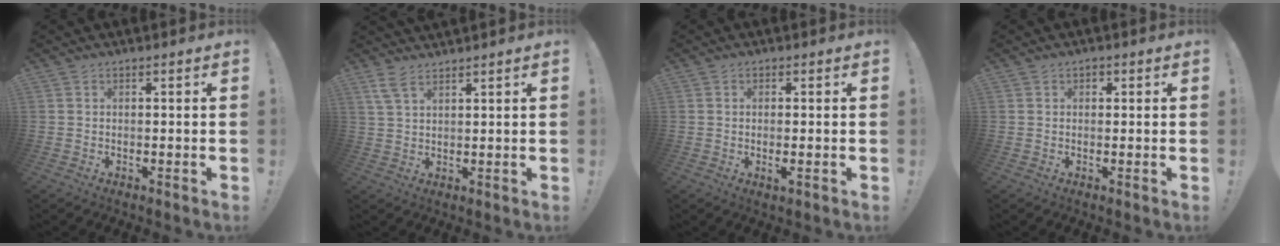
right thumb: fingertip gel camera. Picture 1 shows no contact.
{"total": 4.7, "force": [3.7, 1.2, 2.5], "torque": [-0.047, -0.016, 0.070]}
{"total": 2.3, "force": [-0.3, 0.3, 2.3], "torque": [-0.028, -0.004, -0.006]}
{"total": 1.2, "force": [0.1, 1.1, 0.4], "torque": [-0.001, 0.001, -0.001]}